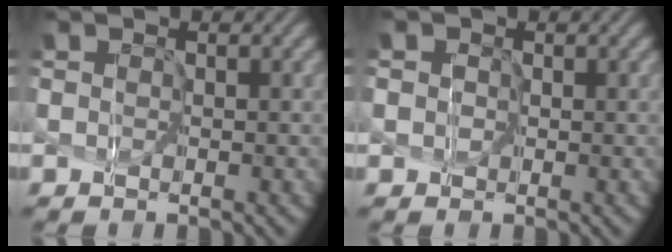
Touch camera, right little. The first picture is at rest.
{"total": 3.4, "force": [1.2, 2.8, 1.5], "torque": [-0.019, 0.033, -0.002]}